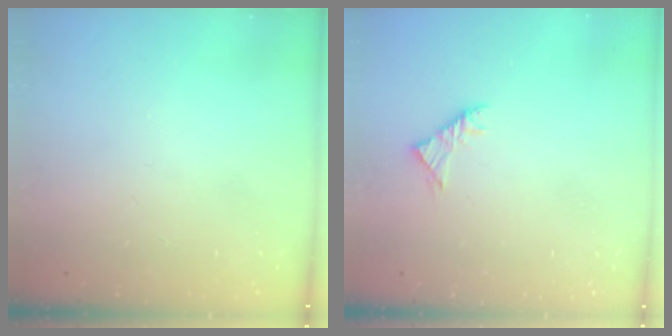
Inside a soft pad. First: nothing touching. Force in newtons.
{"total": 2.9, "press": 2.8, "slide": 0.8}